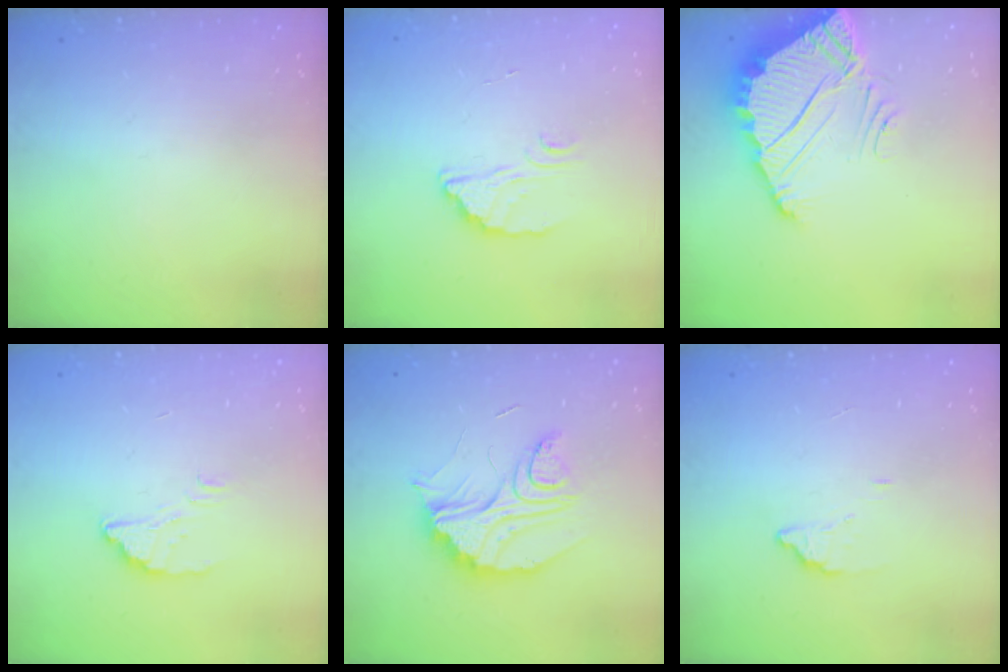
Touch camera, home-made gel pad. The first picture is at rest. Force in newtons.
{"total": 2.6, "press": 2.6, "slide": 0.1}
{"total": 7.2, "press": 7.2, "slide": 0.4}
{"total": 2.7, "press": 2.7, "slide": 0.1}
{"total": 12.8, "press": 12.8, "slide": 0.8}
{"total": 2.0, "press": 2.0, "slide": 0.1}